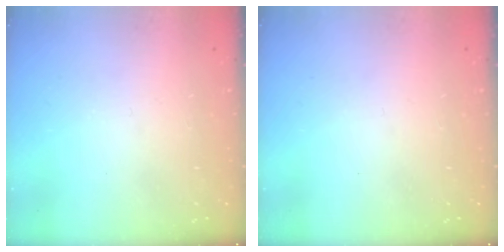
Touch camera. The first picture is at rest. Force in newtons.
{"total": 0.0}